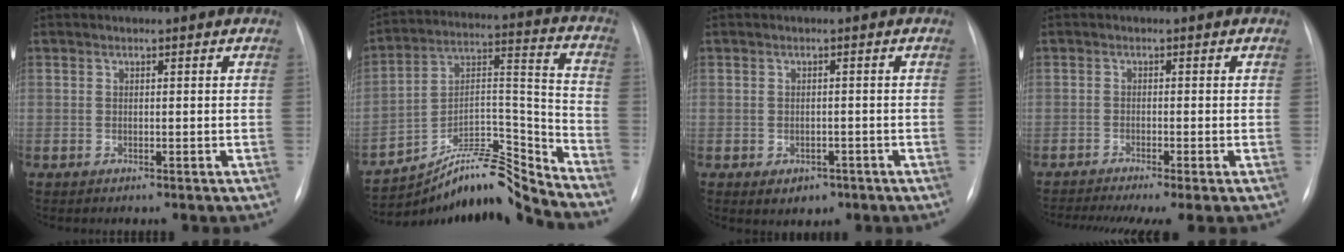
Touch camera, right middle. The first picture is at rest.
{"total": 12.8, "force": [-12.6, -1.3, 2.1], "torque": [-0.027, 0.072, -0.220]}
{"total": 3.1, "force": [-1.6, 2.3, 1.4], "torque": [-0.015, 0.004, -0.009]}
{"total": 8.6, "force": [-6.6, 0.6, 5.5], "torque": [-0.081, -0.015, -0.105]}